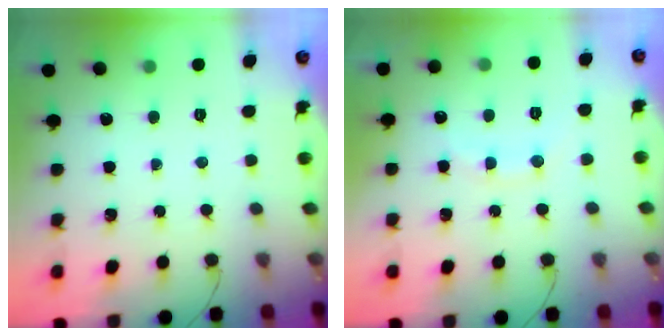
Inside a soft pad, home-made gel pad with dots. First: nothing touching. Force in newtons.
{"total": 9.2, "press": 9.1, "slide": 1.5}